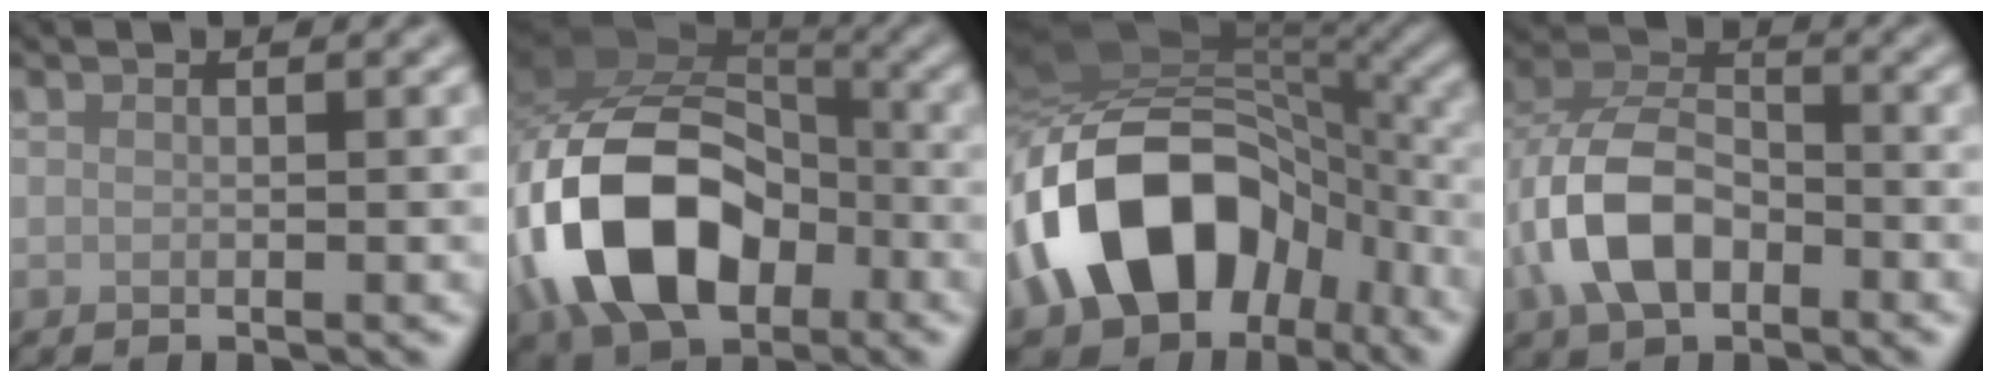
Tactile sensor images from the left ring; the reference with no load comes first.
{"total": 13.6, "force": [-4.6, 8.6, 9.5], "torque": [-0.189, 0.001, -0.094]}
{"total": 16.3, "force": [-5.4, 11.4, 10.4], "torque": [-0.185, -0.001, -0.097]}
{"total": 7.2, "force": [-2.5, 4.6, 5.0], "torque": [-0.104, 0.005, -0.053]}